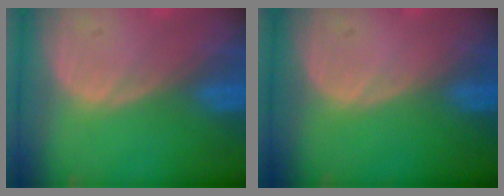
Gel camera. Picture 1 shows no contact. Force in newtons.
{"total": 0.0}